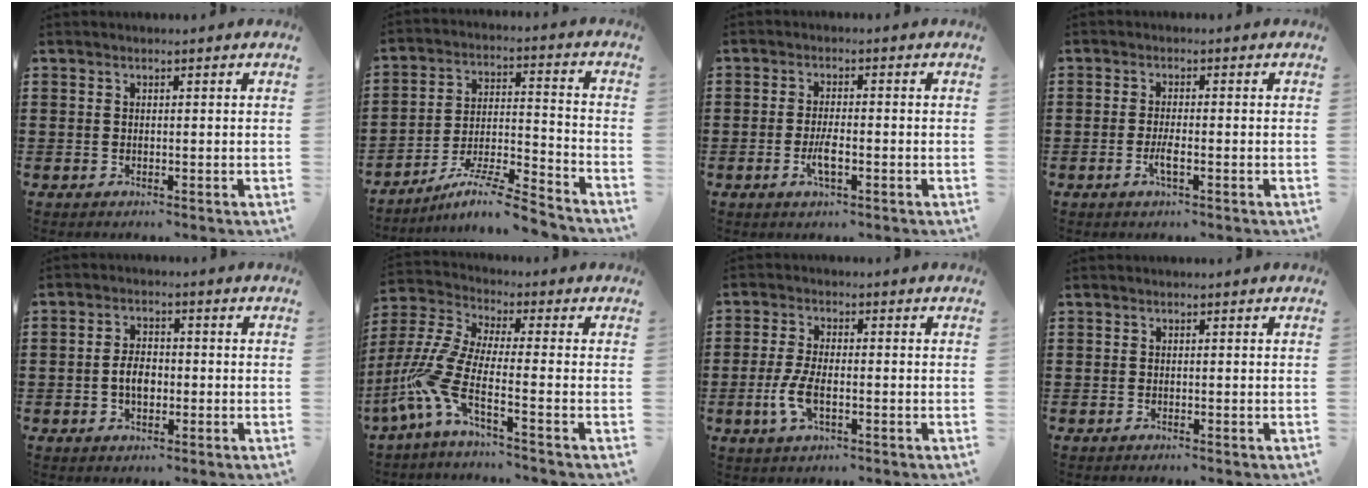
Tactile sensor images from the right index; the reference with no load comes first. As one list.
[{"total": 8.9, "force": [-7.7, 0.1, 4.4], "torque": [-0.076, 0.004, -0.149]}, {"total": 3.5, "force": [-1.3, 1.0, 3.1], "torque": [-0.067, -0.003, -0.027]}, {"total": 2.5, "force": [-1.0, 0.5, 2.2], "torque": [-0.047, -0.003, -0.020]}, {"total": 3.7, "force": [-0.7, 2.1, 3.0], "torque": [-0.050, -0.003, -0.015]}, {"total": 7.7, "force": [-3.8, 2.2, 6.4], "torque": [-0.197, -0.031, -0.091]}, {"total": 5.0, "force": [-1.5, 1.9, 4.3], "torque": [-0.109, -0.010, -0.035]}, {"total": 0.0}]